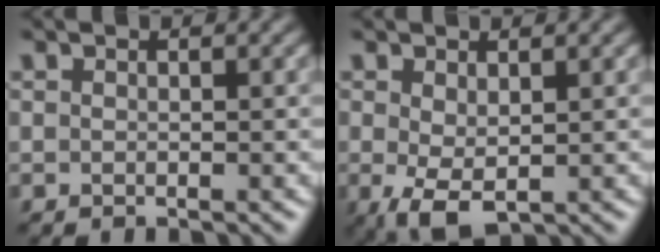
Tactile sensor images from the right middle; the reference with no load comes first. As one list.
[{"total": 3.4, "force": [-0.3, 1.8, 2.8], "torque": [-0.066, -0.008, -0.003]}]